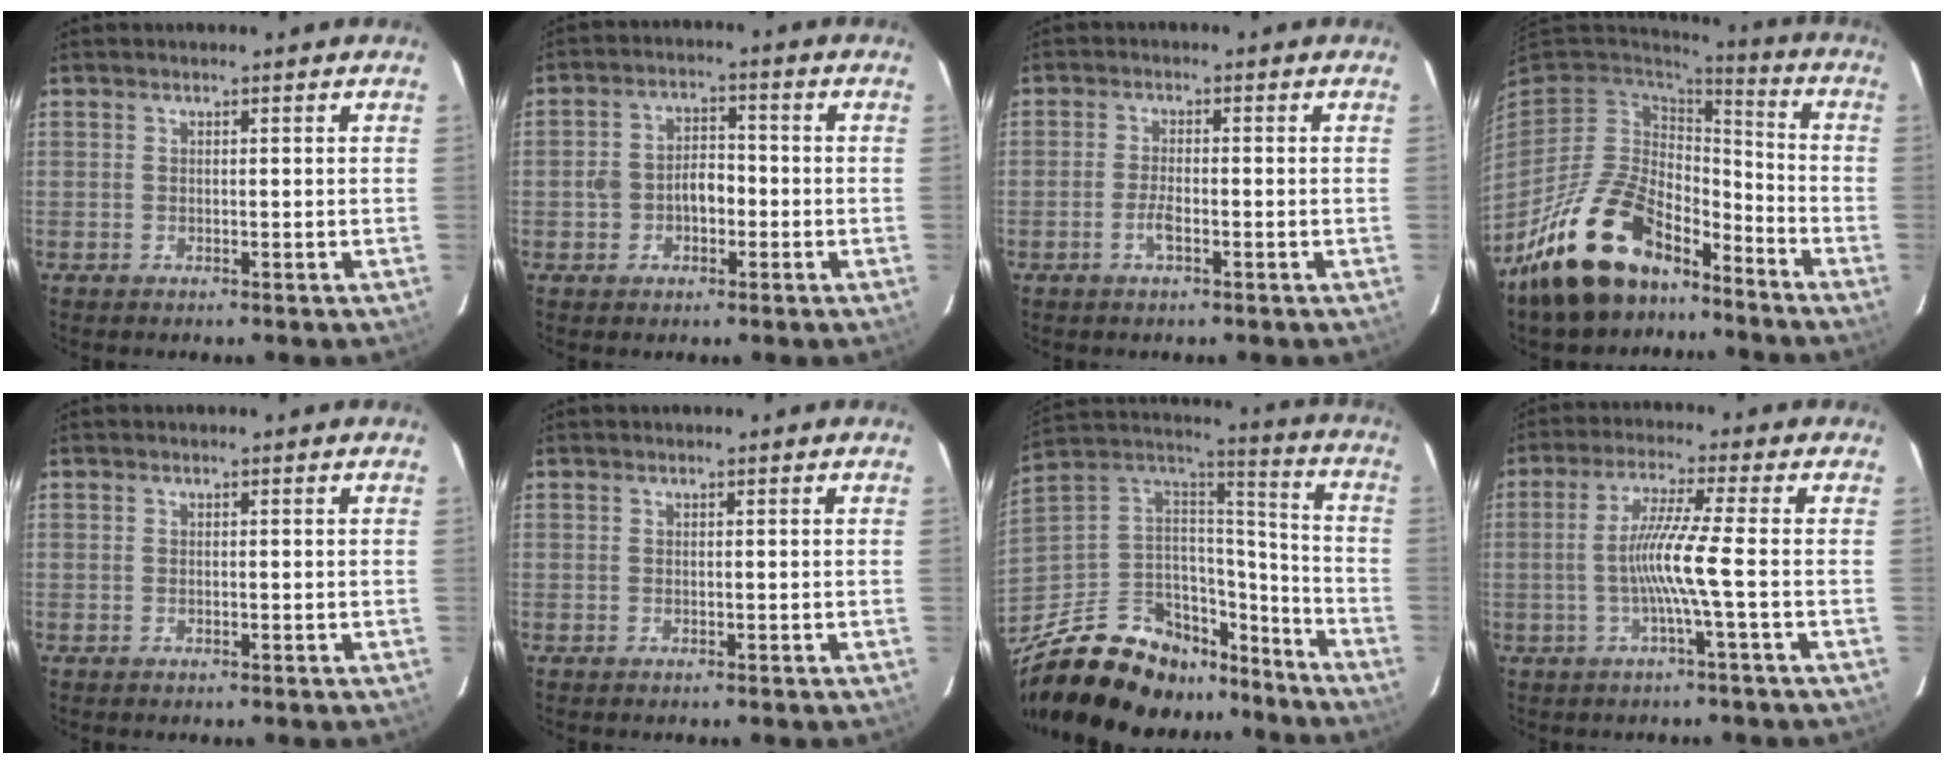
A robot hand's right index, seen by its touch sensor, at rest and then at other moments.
{"total": 5.4, "force": [-1.5, 4.0, 3.2], "torque": [-0.060, 0.016, -0.021]}
{"total": 1.4, "force": [-0.7, 0.4, 1.2], "torque": [-0.024, 0.000, -0.013]}
{"total": 20.4, "force": [-14.2, 10.1, 10.5], "torque": [-0.220, 0.000, -0.234]}
{"total": 0.0}
{"total": 0.0}
{"total": 29.1, "force": [-20.2, 14.7, 14.9], "torque": [-0.304, 0.032, -0.304]}
{"total": 7.4, "force": [-1.8, -1.8, 6.9], "torque": [-0.141, -0.003, -0.031]}